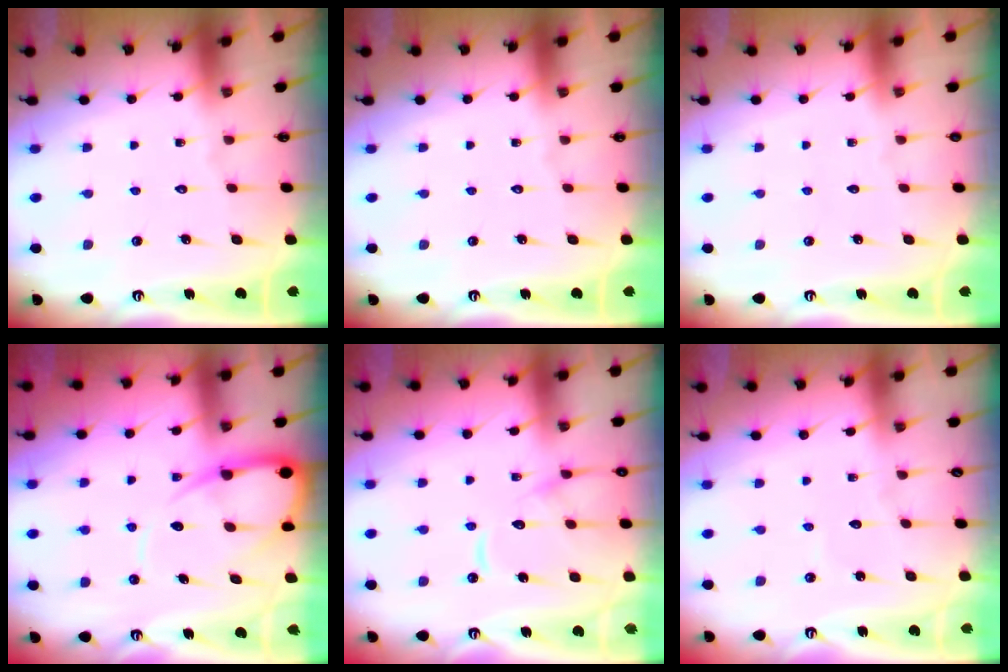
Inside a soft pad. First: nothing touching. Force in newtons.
{"total": 0.0}
{"total": 0.0}
{"total": 10.4, "press": 10.4, "slide": 1.1}
{"total": 12.3, "press": 12.2, "slide": 1.3}
{"total": 2.4, "press": 2.4, "slide": 0.2}